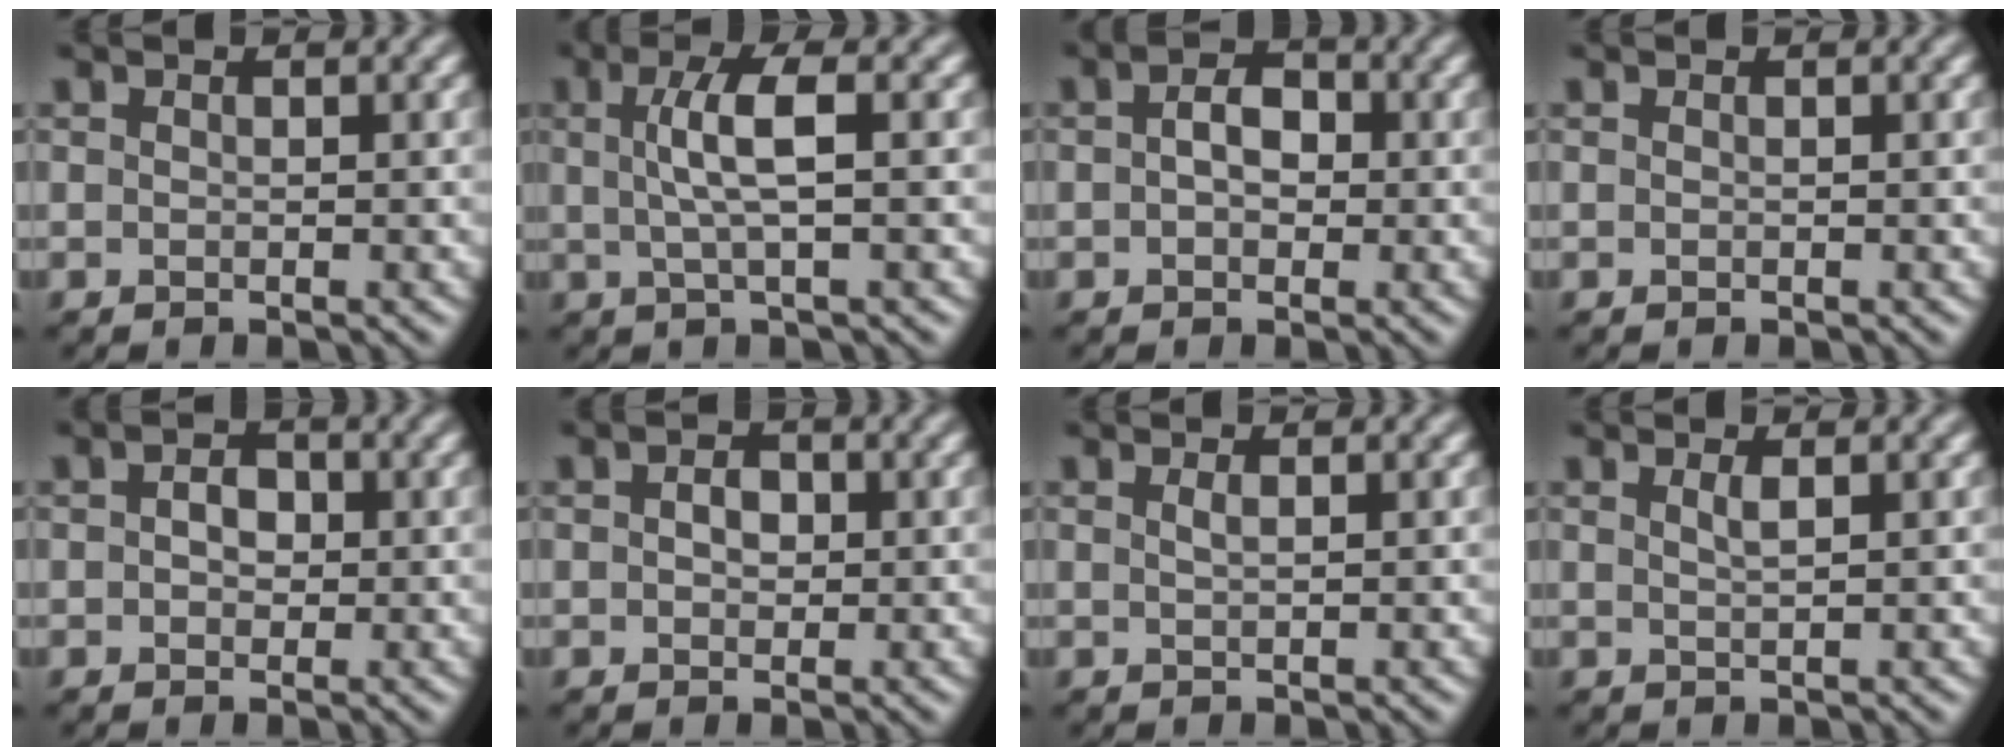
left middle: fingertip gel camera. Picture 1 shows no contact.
{"total": 4.0, "force": [0.6, 0.9, 3.8], "torque": [-0.074, 0.005, 0.009]}
{"total": 3.1, "force": [0.4, 2.1, 2.3], "torque": [-0.030, 0.007, -0.007]}
{"total": 0.0}
{"total": 2.4, "force": [0.4, 1.7, 1.5], "torque": [-0.018, 0.006, -0.009]}
{"total": 1.9, "force": [0.2, 1.3, 1.3], "torque": [-0.019, 0.000, 0.001]}
{"total": 0.8, "force": [0.3, 0.3, 0.7], "torque": [-0.008, 0.003, 0.004]}
{"total": 1.1, "force": [0.5, 0.3, 0.9], "torque": [-0.011, 0.002, 0.007]}